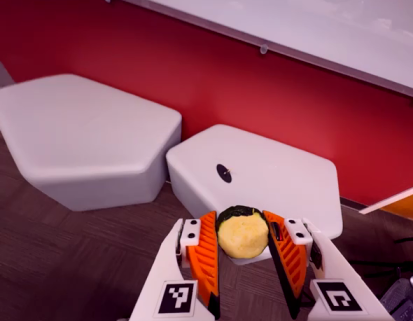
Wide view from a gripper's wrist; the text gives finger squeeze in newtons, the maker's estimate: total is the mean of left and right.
{"total": 10.8, "left": 11.5, "right": 10.0}